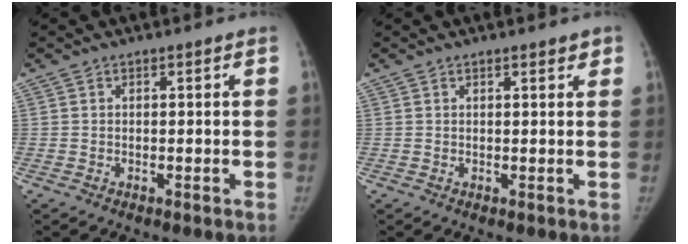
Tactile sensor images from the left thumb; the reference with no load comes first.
{"total": 1.3, "force": [1.0, 0.5, 0.7], "torque": [-0.004, -0.004, 0.012]}